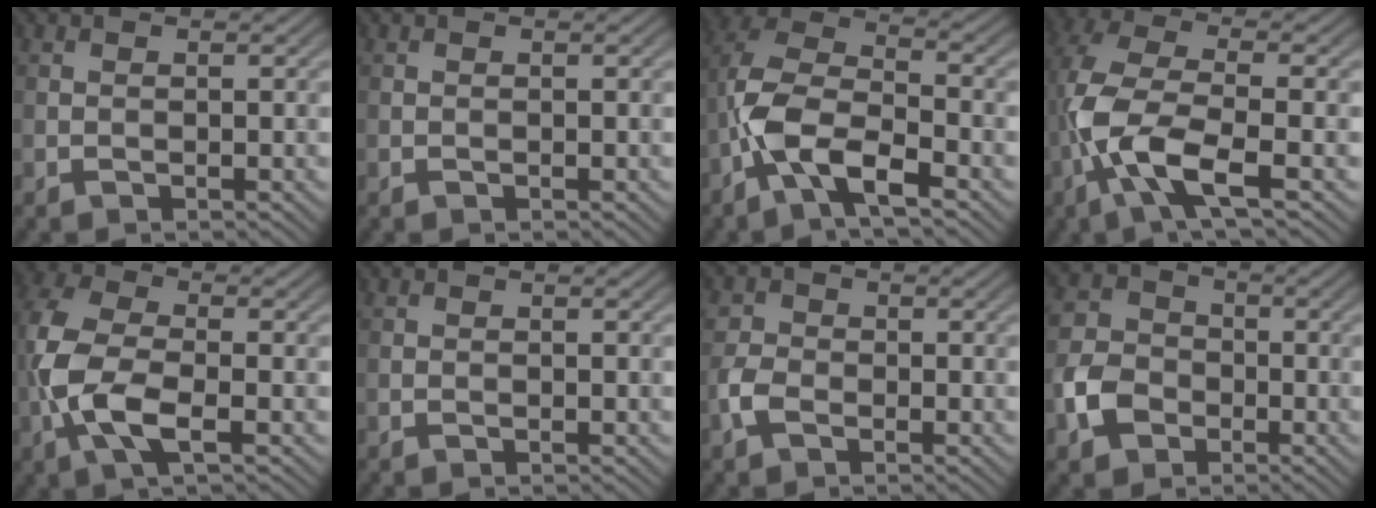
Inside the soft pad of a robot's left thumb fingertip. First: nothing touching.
{"total": 0.0}
{"total": 9.6, "force": [-4.4, 4.1, 7.5], "torque": [-0.162, 0.006, -0.102]}
{"total": 9.7, "force": [-3.3, 3.3, 8.5], "torque": [-0.199, 0.000, -0.083]}
{"total": 8.9, "force": [-2.3, 4.0, 7.6], "torque": [-0.187, 0.006, -0.059]}
{"total": 0.0}
{"total": 3.1, "force": [-1.4, 2.1, 1.7], "torque": [-0.044, 0.002, -0.038]}
{"total": 6.1, "force": [-2.4, 4.8, 2.9], "torque": [-0.072, -0.001, -0.062]}